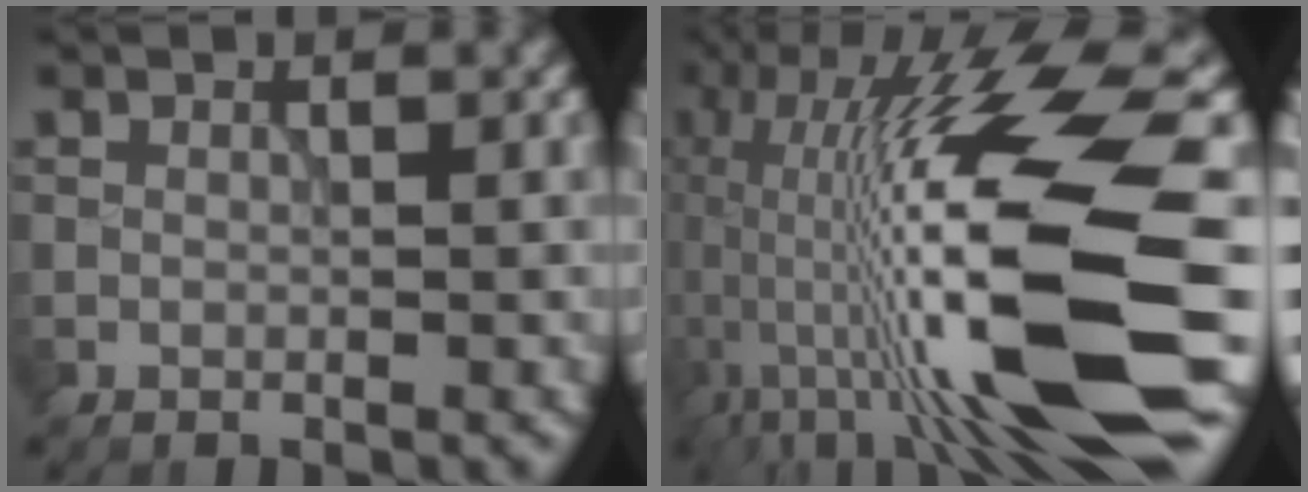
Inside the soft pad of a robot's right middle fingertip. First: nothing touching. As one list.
[{"total": 18.9, "force": [-1.2, 4.7, 18.3], "torque": [-0.337, 0.019, -0.023]}]